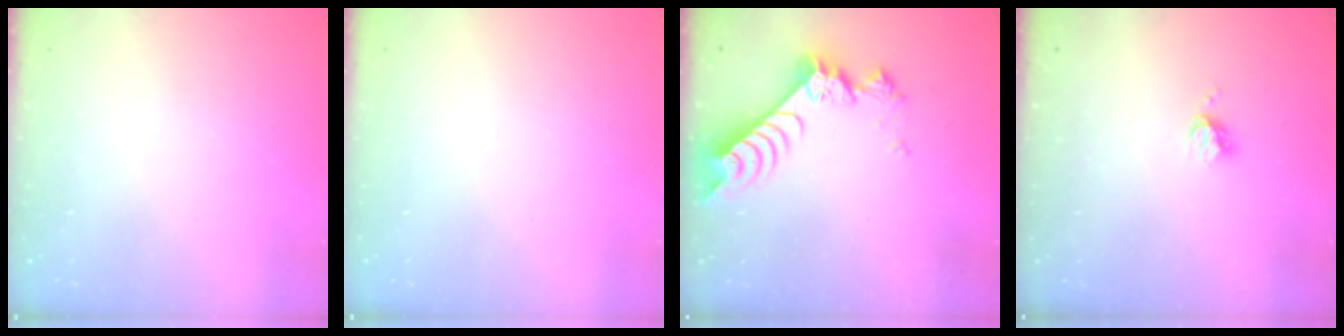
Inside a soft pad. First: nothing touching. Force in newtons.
{"total": 0.0}
{"total": 7.9, "press": 7.9, "slide": 0.7}
{"total": 3.6, "press": 3.6, "slide": 0.4}